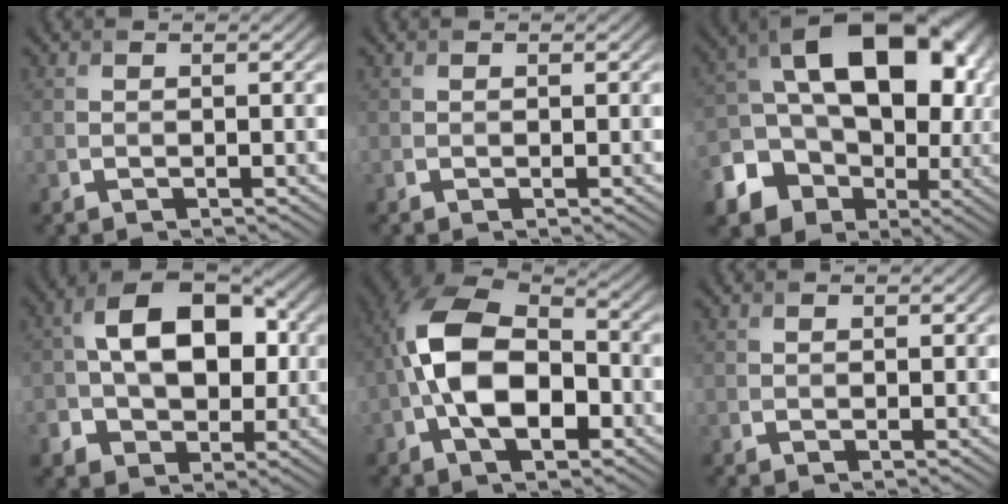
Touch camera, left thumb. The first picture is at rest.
{"total": 0.0}
{"total": 18.5, "force": [-1.8, 14.0, 12.1], "torque": [-0.205, -0.026, -0.018]}
{"total": 11.6, "force": [-0.1, 8.0, 8.4], "torque": [-0.141, 0.006, -0.001]}
{"total": 12.9, "force": [-2.5, 7.6, 10.1], "torque": [-0.212, 0.003, -0.062]}
{"total": 0.0}